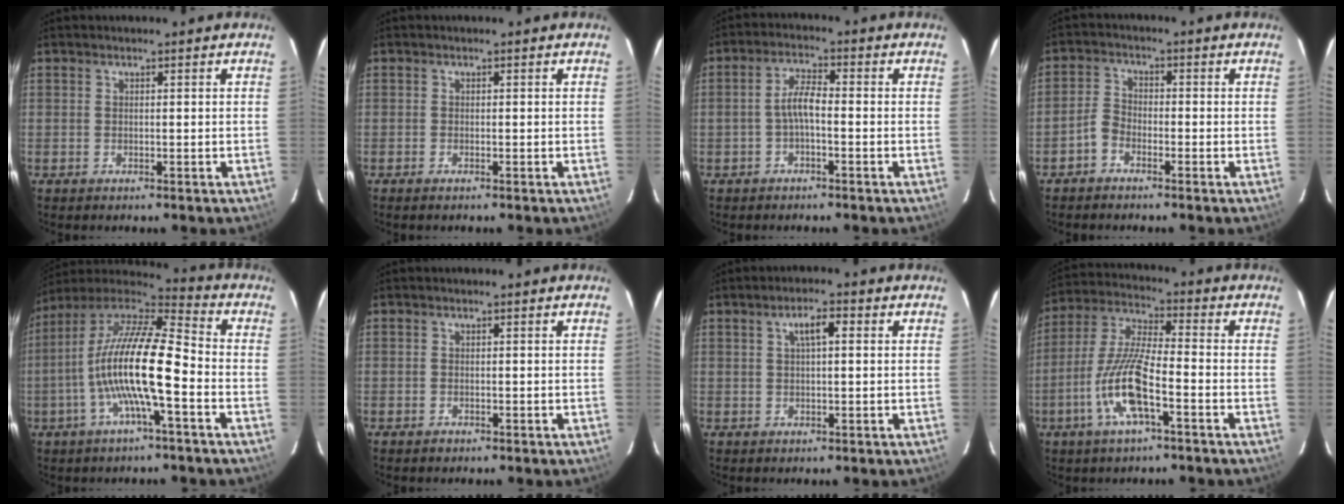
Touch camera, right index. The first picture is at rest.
{"total": 0.7, "force": [-0.6, 0.2, 0.3], "torque": [-0.008, -0.003, -0.013]}
{"total": 3.6, "force": [-1.3, 1.0, 3.2], "torque": [-0.066, 0.013, -0.026]}
{"total": 3.1, "force": [-2.1, 1.8, 1.3], "torque": [-0.032, 0.011, -0.045]}
{"total": 16.3, "force": [-4.2, 2.8, 15.5], "torque": [-0.281, 0.000, -0.088]}
{"total": 0.8, "force": [-0.6, 0.6, 0.1], "torque": [-0.001, 0.001, -0.009]}
{"total": 3.7, "force": [1.1, 1.1, 3.3], "torque": [-0.062, 0.011, 0.021]}
{"total": 13.4, "force": [-5.3, 2.5, 12.1], "torque": [-0.254, -0.005, -0.109]}